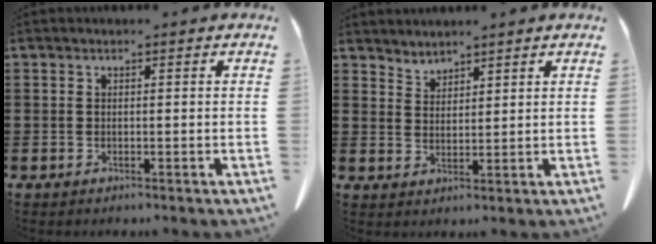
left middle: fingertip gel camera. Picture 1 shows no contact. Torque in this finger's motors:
{"motor_torque": [0.00, 0.09, -0.17, -0.21]}